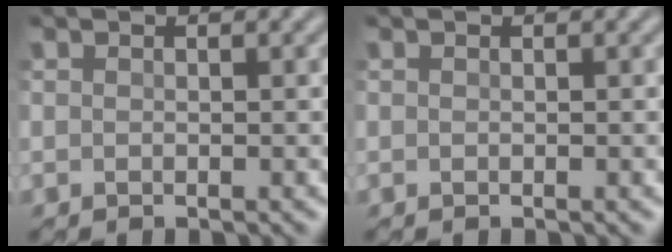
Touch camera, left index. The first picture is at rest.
{"total": 0.0}